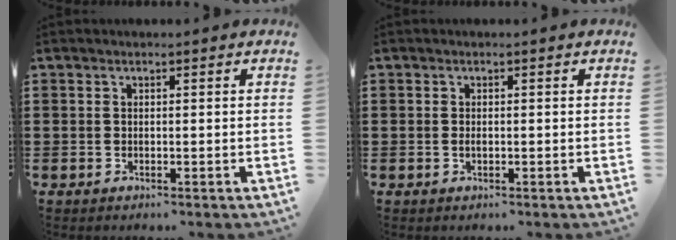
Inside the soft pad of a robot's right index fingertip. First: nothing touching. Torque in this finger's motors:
{"motor_torque": [1.07, 1.07, 0.19, 0.01]}